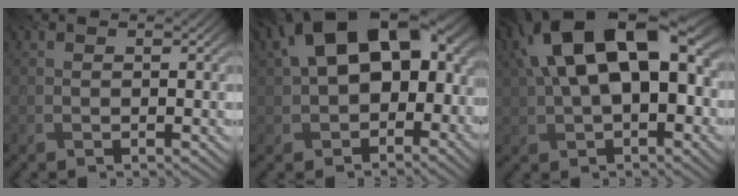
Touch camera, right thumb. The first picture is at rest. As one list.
[{"total": 18.1, "force": [2.8, 11.1, 14.0], "torque": [-0.224, 0.011, 0.045]}, {"total": 18.5, "force": [4.7, 9.5, 15.1], "torque": [-0.271, 0.040, 0.071]}]